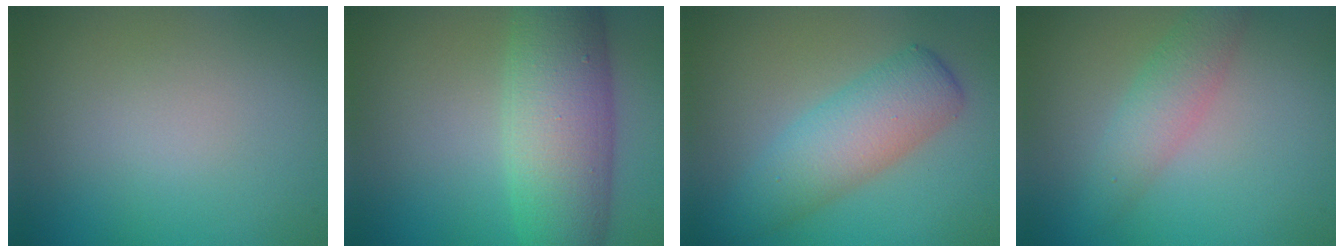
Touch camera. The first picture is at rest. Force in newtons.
{"total": 8.7, "press": 8.7, "slide": 0.2}
{"total": 5.0, "press": 5.0, "slide": 0.2}
{"total": 2.8, "press": 2.8, "slide": 0.1}